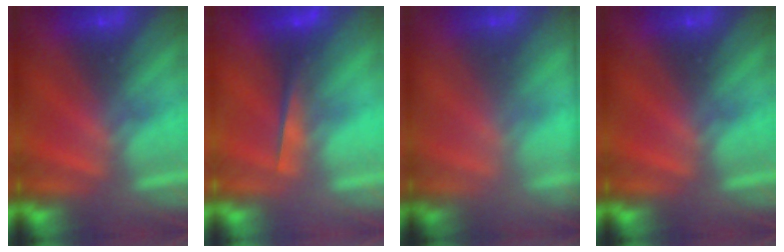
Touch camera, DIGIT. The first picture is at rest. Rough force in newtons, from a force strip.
{"total": 4.6}
{"total": 1.7}
{"total": 0.0}